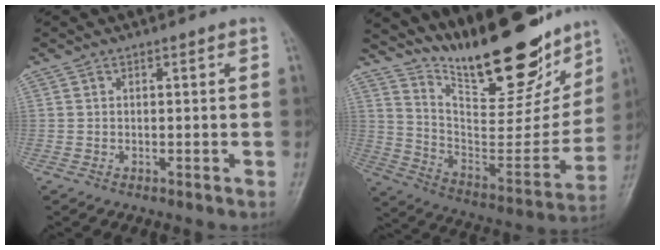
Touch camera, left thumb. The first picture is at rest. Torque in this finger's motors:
{"motor_torque": [0.67, -0.02, 0.76, -2.01, 0.22]}